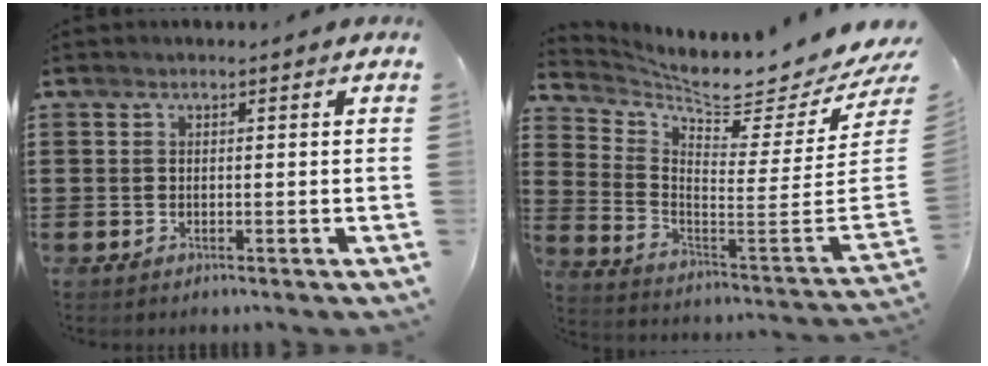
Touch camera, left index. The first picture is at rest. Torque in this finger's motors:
{"motor_torque": [-0.74, -1.25, 0.23, 0.02]}